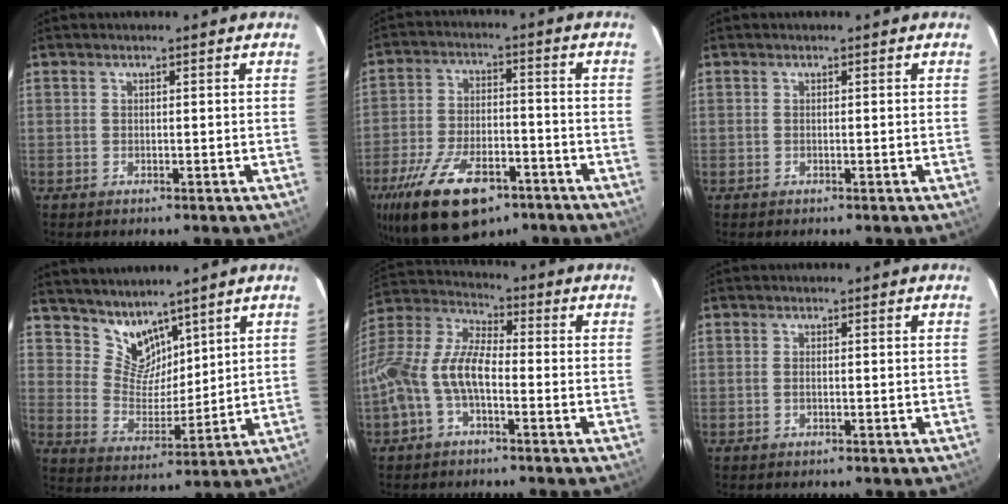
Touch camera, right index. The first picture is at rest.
{"total": 20.4, "force": [-12.8, 9.6, 12.7], "torque": [-0.273, -0.028, -0.208]}
{"total": 0.0}
{"total": 8.5, "force": [6.9, 4.4, 2.1], "torque": [-0.031, 0.001, 0.140]}
{"total": 12.8, "force": [-3.8, 5.8, 10.8], "torque": [-0.227, 0.011, -0.081]}
{"total": 0.8, "force": [-0.1, 0.4, 0.7], "torque": [-0.016, 0.001, -0.004]}